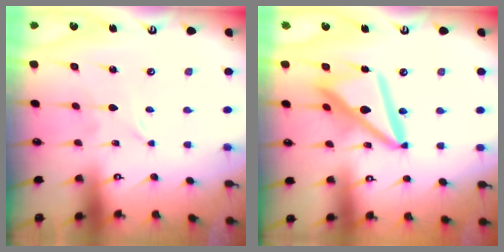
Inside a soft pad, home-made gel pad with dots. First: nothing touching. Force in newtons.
{"total": 15.4, "press": 15.3, "slide": 1.7}